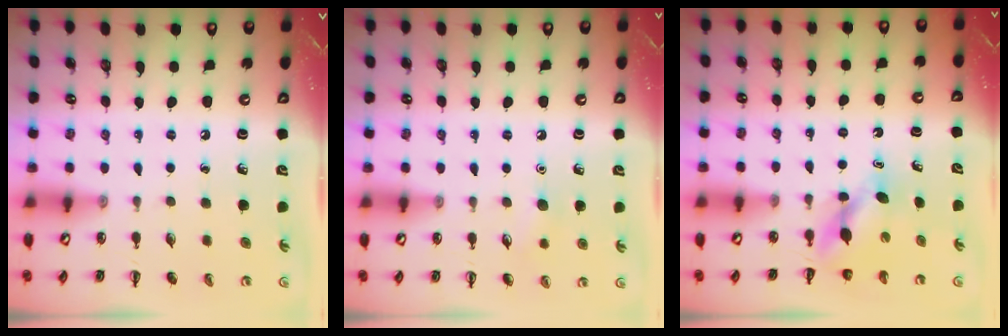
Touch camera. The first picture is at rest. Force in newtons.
{"total": 5.2, "press": 5.0, "slide": 1.3}
{"total": 4.6, "press": 4.6, "slide": 0.4}